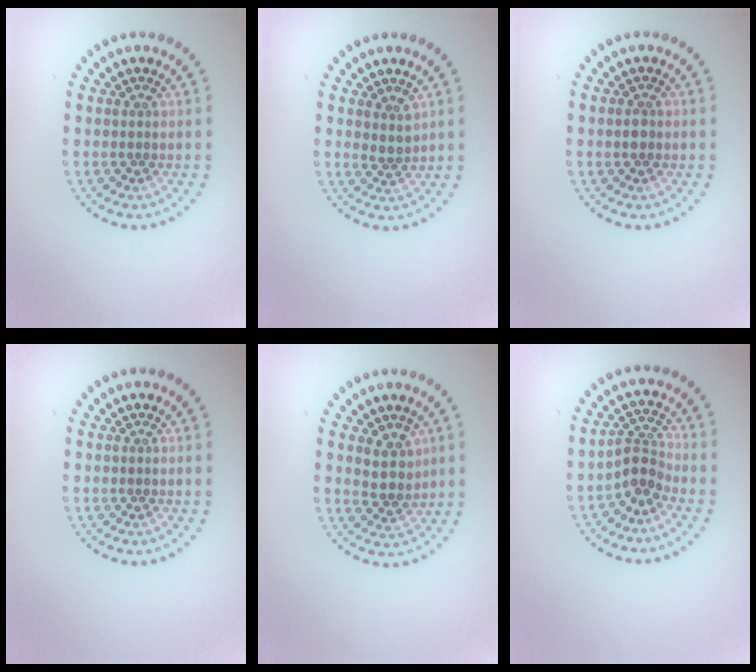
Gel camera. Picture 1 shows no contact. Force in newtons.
{"total": 1.8, "press": 1.5, "slide": 1.1}
{"total": 1.0, "press": 1.0, "slide": 0.1}
{"total": 0.0}
{"total": 2.8, "press": 2.4, "slide": 1.4}
{"total": 2.5, "press": 1.9, "slide": 1.7}